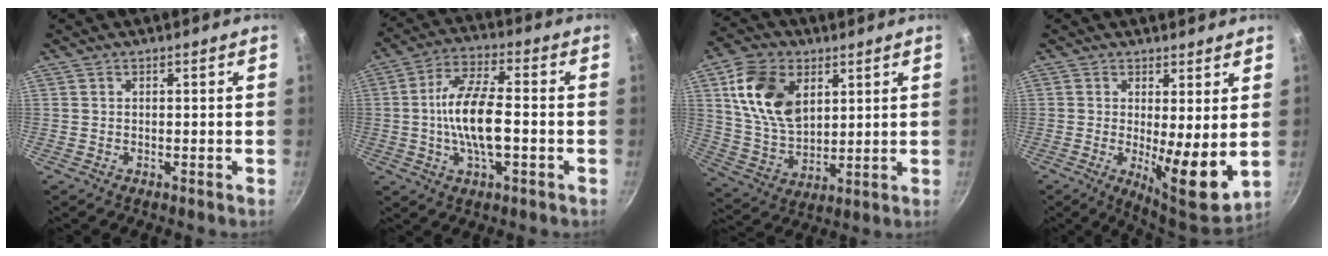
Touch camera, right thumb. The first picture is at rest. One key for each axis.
{"total": 12.6, "fx": -1.5, "fy": 5.0, "fz": 11.5, "tx": -0.210, "ty": 0.024, "tz": -0.037}
{"total": 15.4, "fx": 5.3, "fy": 10.1, "fz": 10.4, "tx": -0.168, "ty": -0.017, "tz": 0.105}
{"total": 10.1, "fx": 0.4, "fy": 2.7, "fz": 9.8, "tx": -0.137, "ty": -0.032, "tz": 0.012}